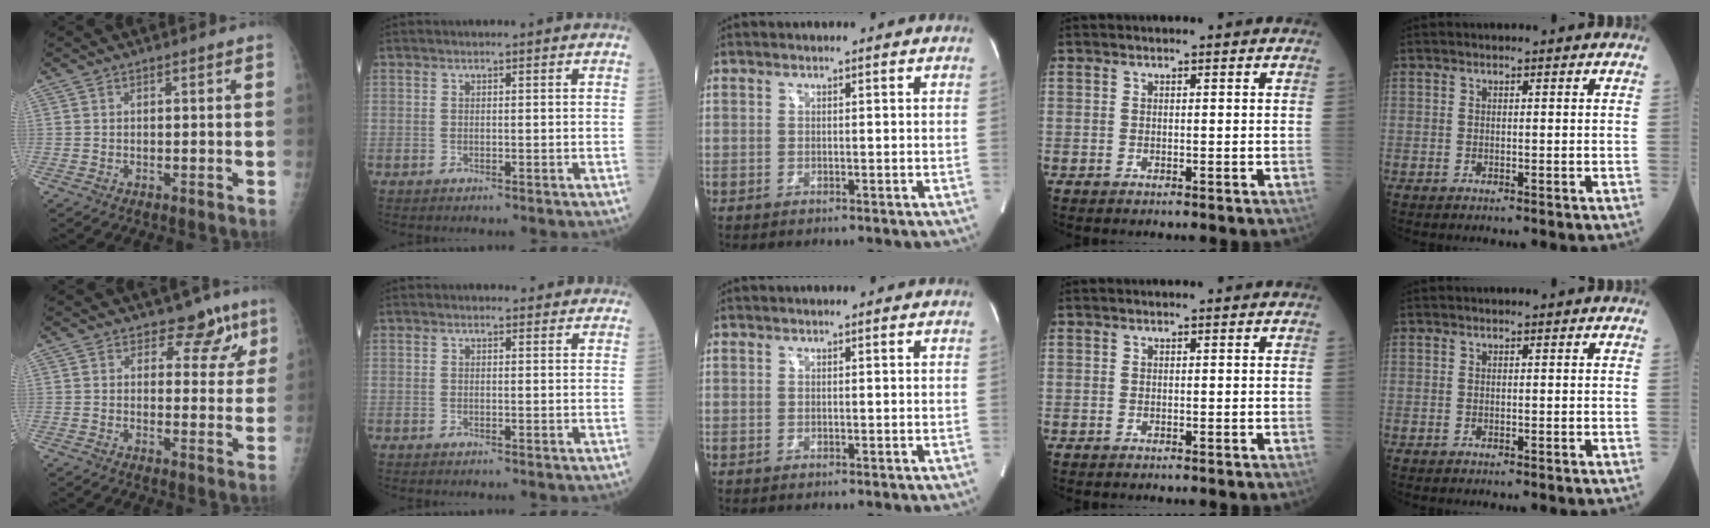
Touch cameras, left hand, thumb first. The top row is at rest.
{"thumb": {"total": 6.5, "force": [4.4, 4.2, 2.1], "torque": [0.010, -0.023, 0.043]}, "index": {"total": 2.0, "force": [1.7, 1.0, 0.1], "torque": [-0.002, 0.003, 0.008]}}